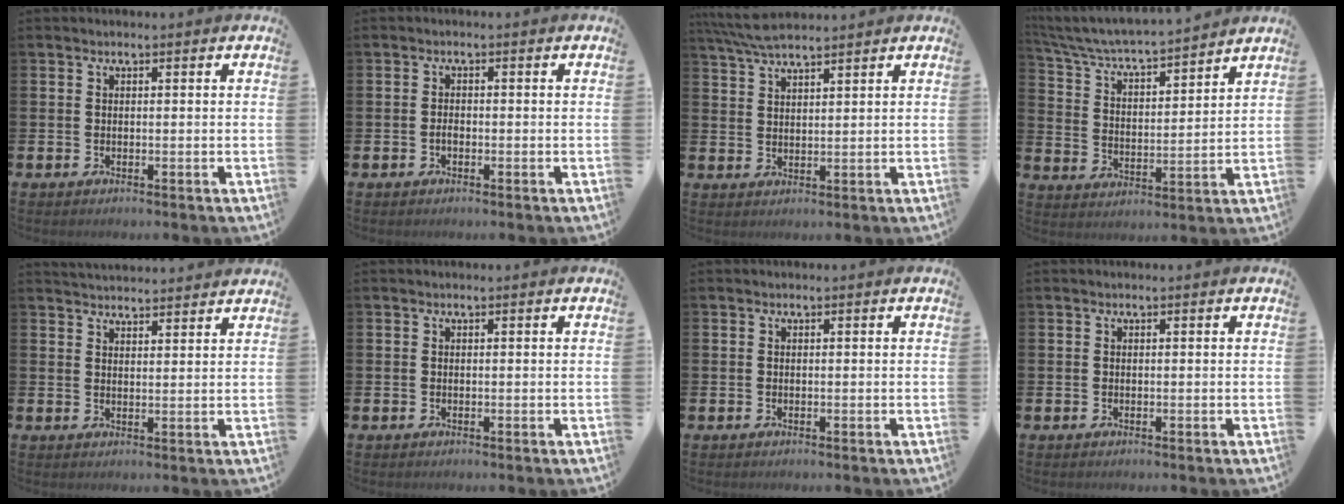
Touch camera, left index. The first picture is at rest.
{"total": 1.2, "force": [-0.5, 0.7, 0.8], "torque": [-0.007, -0.002, -0.011]}
{"total": 5.0, "force": [4.6, 0.6, 1.9], "torque": [-0.040, -0.015, 0.082]}
{"total": 5.7, "force": [5.5, 0.5, 1.7], "torque": [-0.057, -0.049, 0.086]}
{"total": 3.4, "force": [3.4, 0.3, 0.0], "torque": [0.001, -0.020, 0.061]}
{"total": 0.0}
{"total": 0.0}
{"total": 0.0}